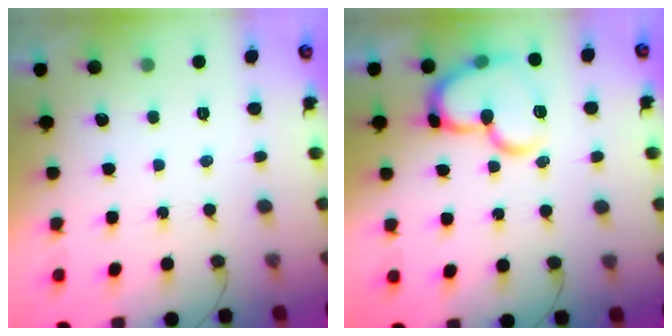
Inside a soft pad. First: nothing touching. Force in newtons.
{"total": 16.0, "press": 15.9, "slide": 1.3}